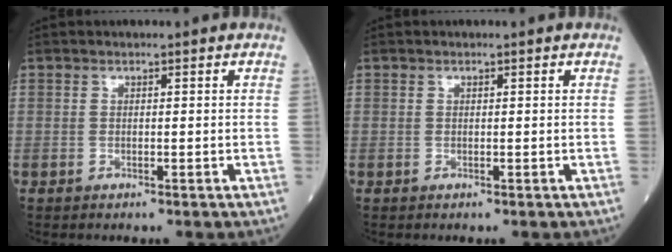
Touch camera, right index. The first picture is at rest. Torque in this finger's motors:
{"motor_torque": [0.00, 0.00, 0.00, 0.00]}